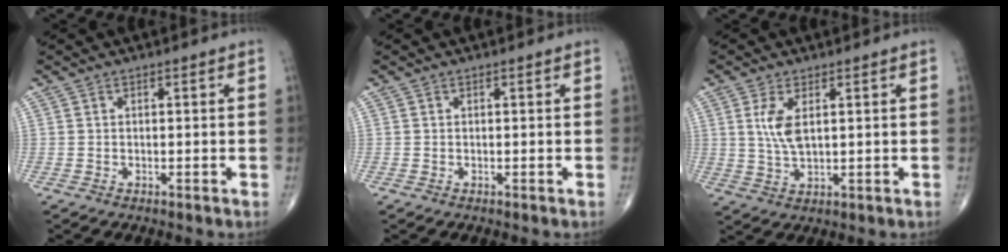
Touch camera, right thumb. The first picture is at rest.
{"total": 0.0}
{"total": 5.6, "force": [1.5, 2.5, 4.8], "torque": [-0.101, -0.010, 0.037]}